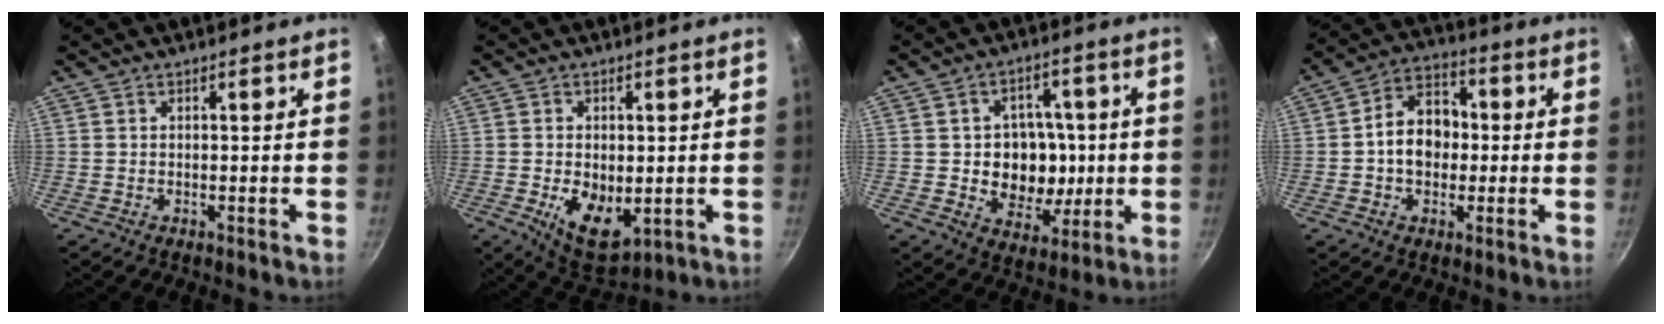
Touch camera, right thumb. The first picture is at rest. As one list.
[{"total": 10.1, "force": [-1.9, 5.9, 8.0], "torque": [-0.114, -0.011, -0.014]}, {"total": 12.7, "force": [-0.6, 10.6, 7.0], "torque": [-0.061, 0.003, 0.000]}, {"total": 10.7, "force": [-0.5, 8.1, 6.9], "torque": [-0.072, 0.029, -0.022]}]